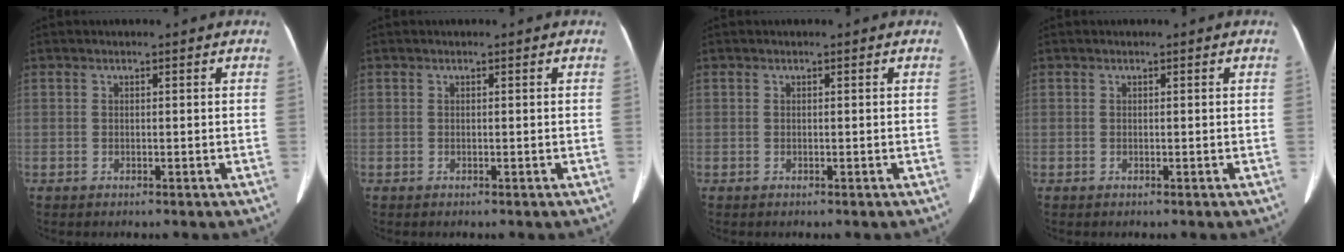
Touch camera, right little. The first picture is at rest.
{"total": 0.0}
{"total": 0.0}
{"total": 0.0}